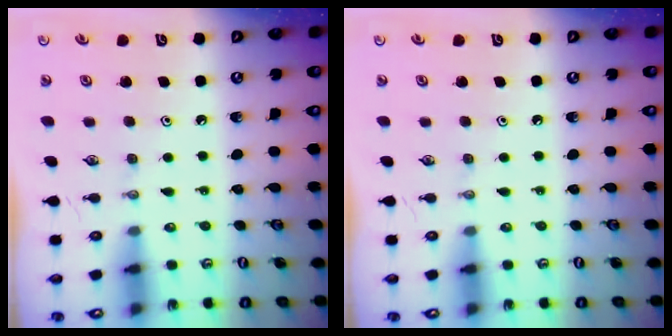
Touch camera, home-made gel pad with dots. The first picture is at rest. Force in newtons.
{"total": 0.0}